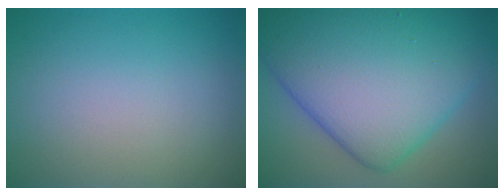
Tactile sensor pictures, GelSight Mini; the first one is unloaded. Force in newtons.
{"total": 14.8, "press": 14.8, "slide": 0.5}